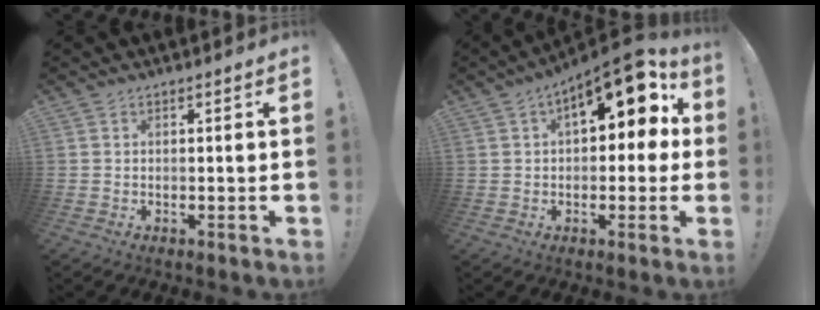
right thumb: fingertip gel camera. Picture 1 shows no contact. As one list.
[{"total": 12.7, "force": [5.4, 5.8, 10.0], "torque": [-0.129, -0.032, 0.090]}]